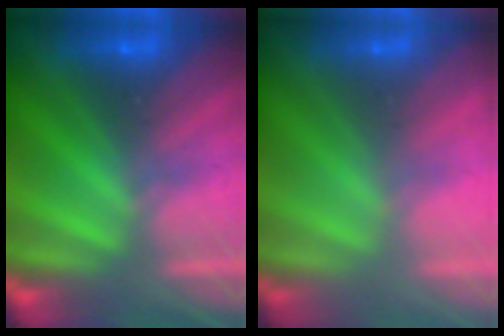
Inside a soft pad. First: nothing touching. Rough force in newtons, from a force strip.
{"total": 2.1}